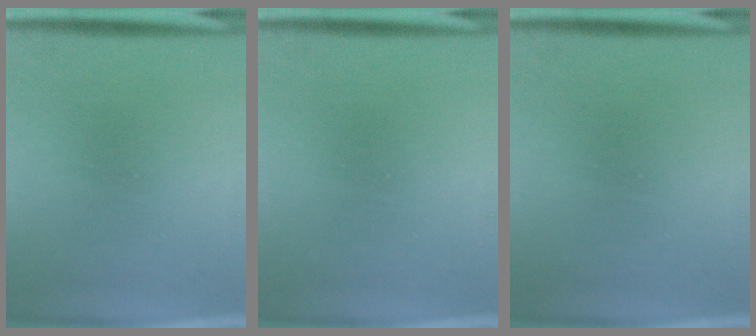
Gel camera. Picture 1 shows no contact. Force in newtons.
{"total": 0.0}
{"total": 0.0}